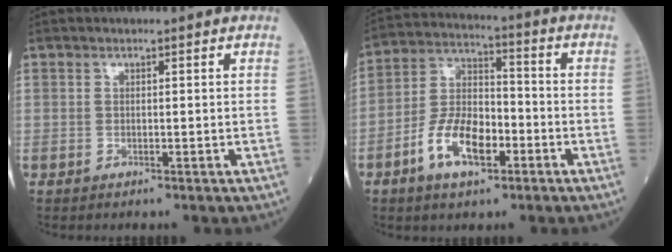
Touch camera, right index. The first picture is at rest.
{"total": 10.6, "force": [-4.7, 4.8, 8.2], "torque": [-0.168, 0.012, -0.086]}